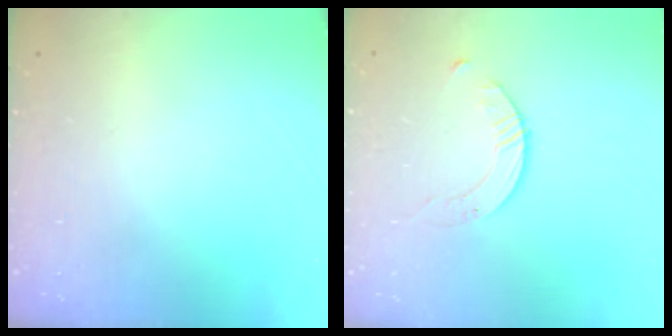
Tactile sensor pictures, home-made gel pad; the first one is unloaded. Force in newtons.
{"total": 2.8, "press": 2.8, "slide": 0.3}